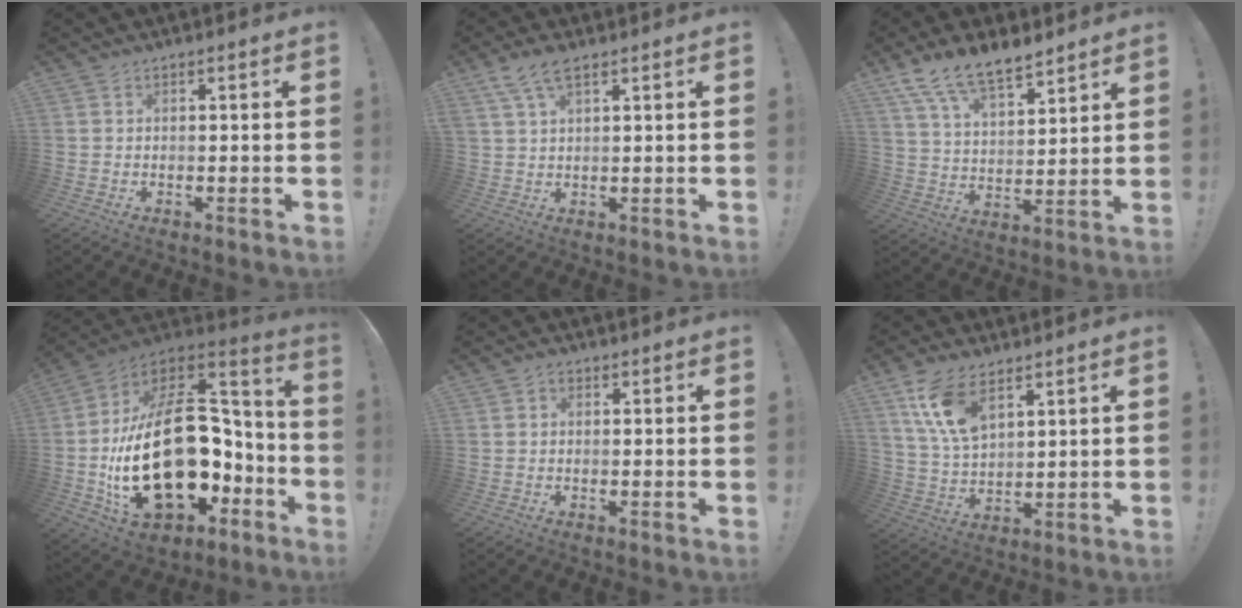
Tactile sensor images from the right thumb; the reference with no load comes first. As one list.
[{"total": 6.2, "force": [3.8, 2.4, 4.2], "torque": [-0.080, -0.007, 0.073]}, {"total": 12.5, "force": [9.9, 4.6, 6.2], "torque": [-0.121, -0.063, 0.184]}, {"total": 33.2, "force": [-4.0, 20.5, 25.9], "torque": [-0.452, 0.012, -0.021]}, {"total": 1.2, "force": [0.1, 1.0, 0.6], "torque": [-0.003, 0.001, -0.001]}, {"total": 12.4, "force": [7.2, 6.2, 8.0], "torque": [-0.172, -0.024, 0.138]}]